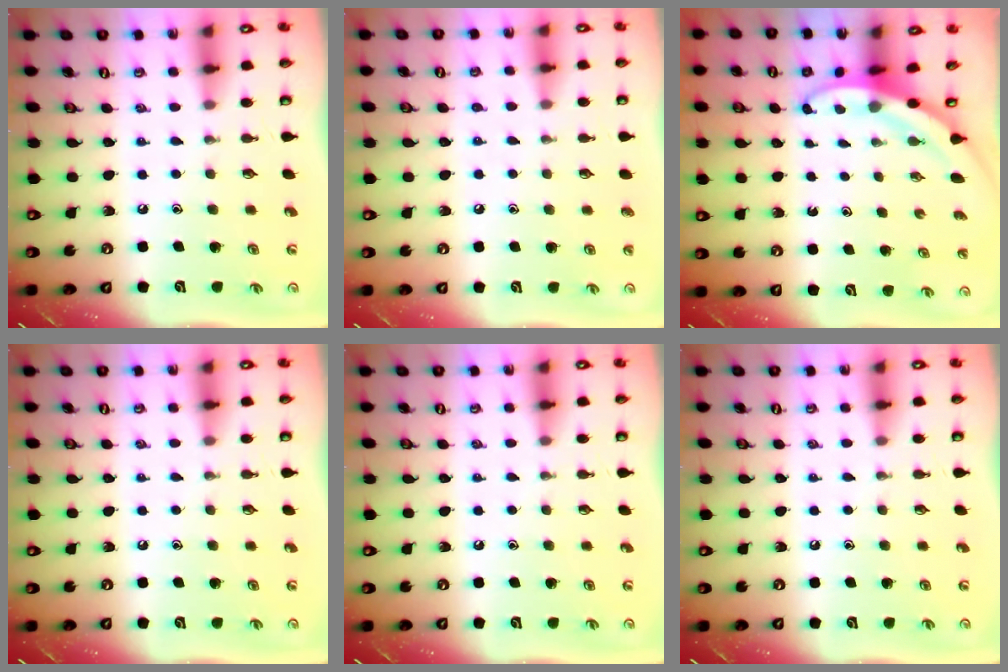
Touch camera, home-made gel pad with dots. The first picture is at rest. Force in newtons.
{"total": 3.9, "press": 3.8, "slide": 0.9}
{"total": 3.4, "press": 3.4, "slide": 0.1}
{"total": 0.0}
{"total": 0.0}
{"total": 0.0}